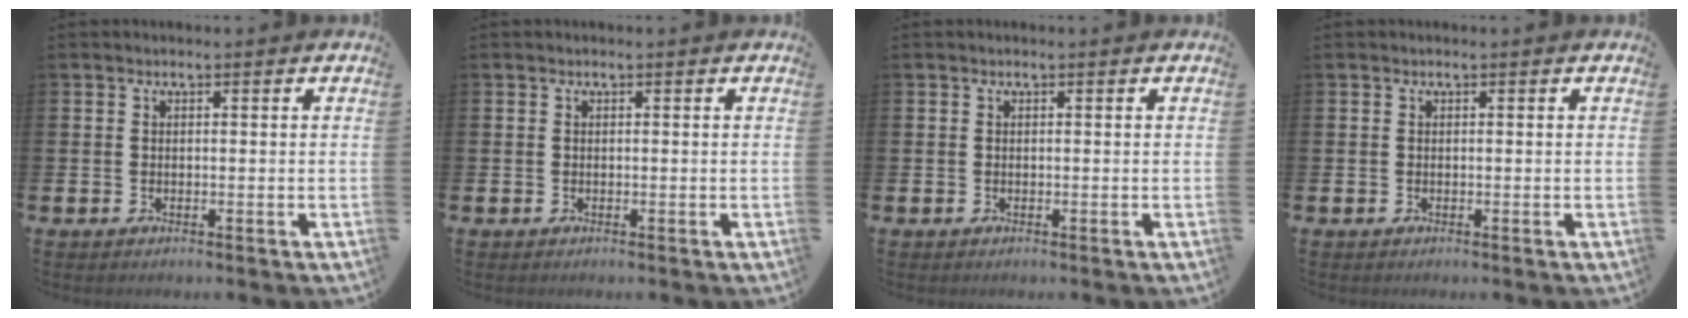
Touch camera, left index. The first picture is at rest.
{"total": 0.0}
{"total": 0.0}
{"total": 0.0}